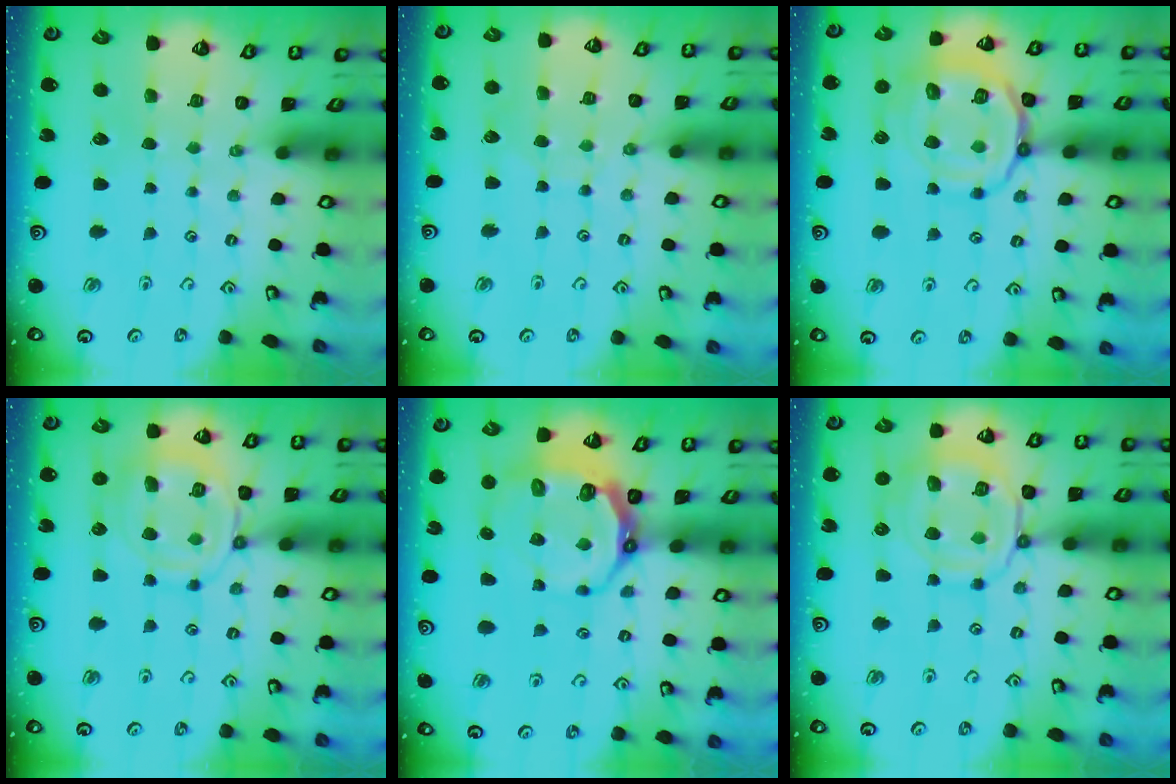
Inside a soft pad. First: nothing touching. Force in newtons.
{"total": 4.9, "press": 4.9, "slide": 0.5}
{"total": 18.3, "press": 18.2, "slide": 1.9}
{"total": 13.7, "press": 13.7, "slide": 1.3}
{"total": 10.0, "press": 9.1, "slide": 4.2}
{"total": 14.1, "press": 14.0, "slide": 1.5}